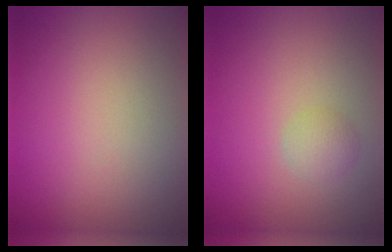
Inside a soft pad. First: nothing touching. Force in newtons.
{"total": 1.5, "press": 1.5, "slide": 0.1}